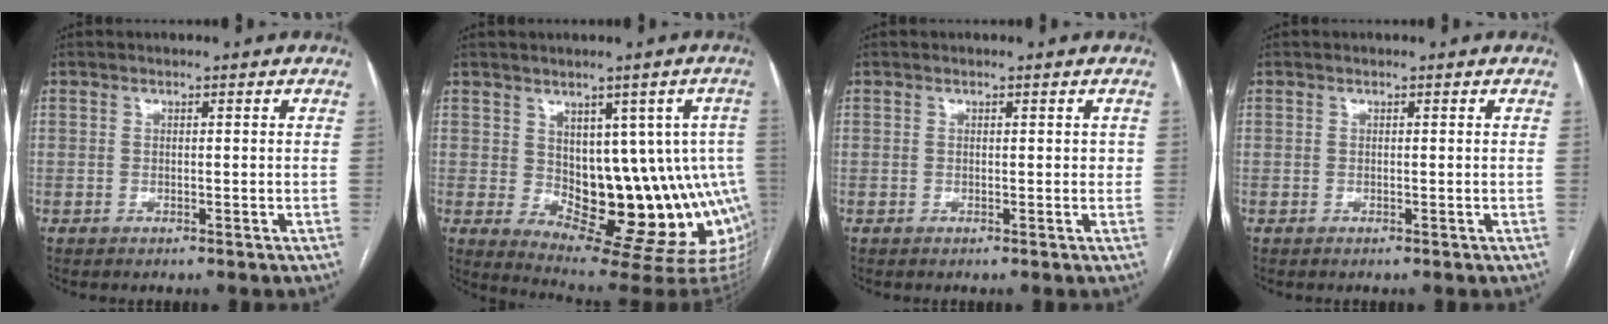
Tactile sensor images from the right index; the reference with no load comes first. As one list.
[{"total": 15.6, "force": [-0.8, 7.5, 13.6], "torque": [-0.124, 0.018, 0.008]}, {"total": 1.0, "force": [0.2, 0.6, 0.7], "torque": [-0.009, 0.003, 0.004]}, {"total": 0.0}]